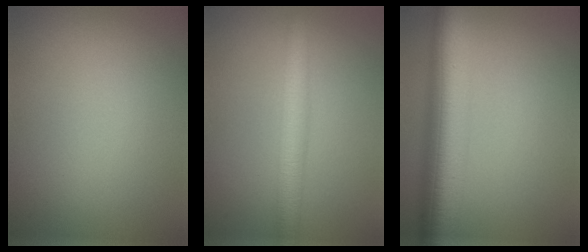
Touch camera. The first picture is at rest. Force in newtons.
{"total": 3.9, "press": 3.9, "slide": 0.1}
{"total": 9.4, "press": 9.4, "slide": 0.1}